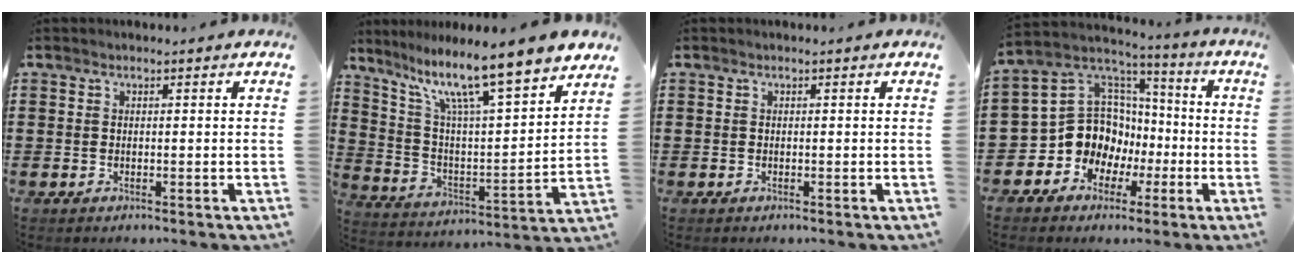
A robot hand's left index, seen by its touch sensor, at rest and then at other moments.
{"total": 11.7, "force": [9.4, 0.7, 6.9], "torque": [-0.160, -0.063, 0.153]}
{"total": 0.0}
{"total": 12.1, "force": [-2.8, 11.1, 4.0], "torque": [-0.117, -0.009, -0.044]}